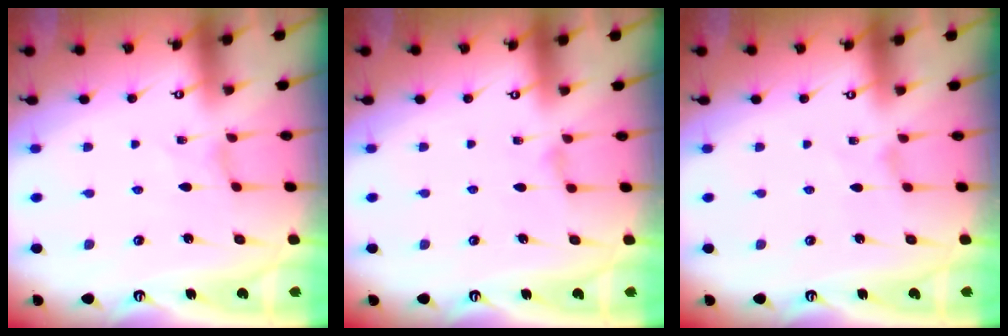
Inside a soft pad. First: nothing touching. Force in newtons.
{"total": 1.3, "press": 1.3, "slide": 0.3}
{"total": 0.0}